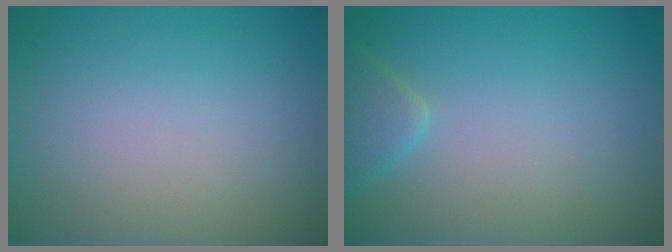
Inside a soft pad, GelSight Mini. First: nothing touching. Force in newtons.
{"total": 1.8, "press": 1.8, "slide": 0.1}